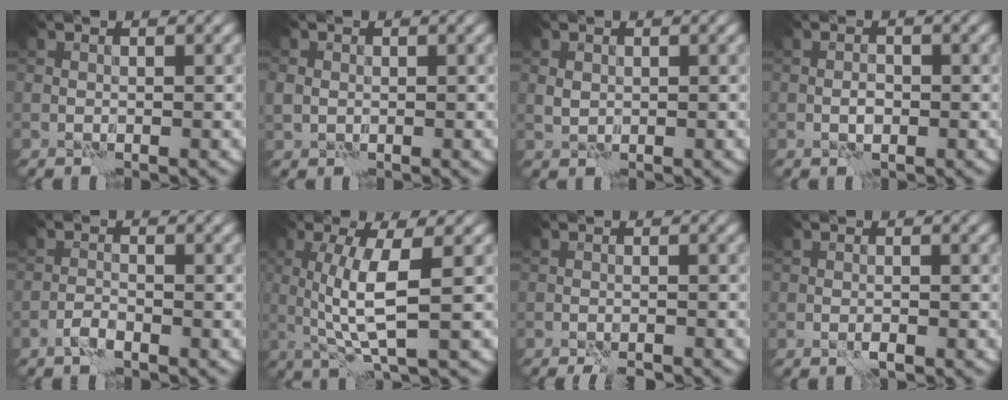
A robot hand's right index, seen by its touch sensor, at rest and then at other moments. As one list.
[{"total": 1.7, "force": [0.2, 1.6, 0.5], "torque": [-0.014, 0.004, 0.003]}, {"total": 0.9, "force": [0.3, 0.8, 0.3], "torque": [-0.009, 0.003, 0.008]}, {"total": 1.2, "force": [-0.4, 0.7, 0.8], "torque": [-0.011, 0.005, -0.009]}, {"total": 1.4, "force": [-1.1, 0.4, 0.7], "torque": [-0.013, 0.006, -0.026]}, {"total": 5.2, "force": [0.6, 1.2, 5.1], "torque": [-0.096, 0.002, 0.013]}, {"total": 2.7, "force": [-2.4, 0.4, 1.1], "torque": [-0.023, 0.000, -0.036]}, {"total": 1.0, "force": [-0.7, 0.2, 0.7], "torque": [-0.013, 0.001, -0.012]}]